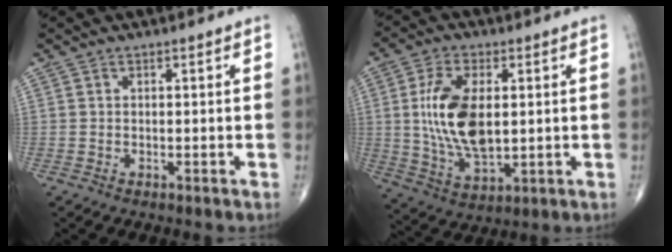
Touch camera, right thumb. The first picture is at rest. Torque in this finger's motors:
{"motor_torque": [1.47, 2.41, 1.78, 0.06, 0.19]}